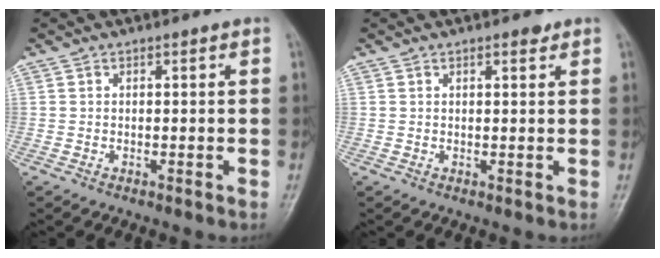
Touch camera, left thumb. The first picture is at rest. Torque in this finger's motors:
{"motor_torque": [-0.12, -0.07, -0.01, 0.10, -0.10]}